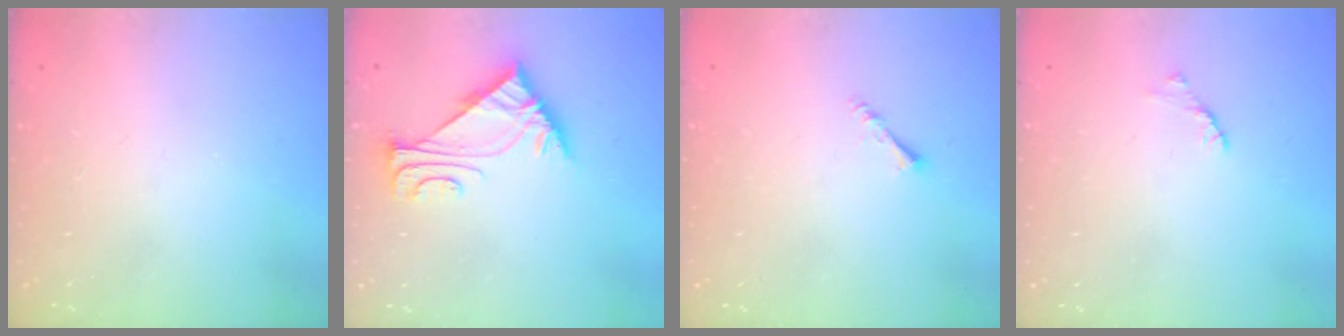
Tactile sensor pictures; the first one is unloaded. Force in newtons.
{"total": 5.7, "press": 5.7, "slide": 0.6}
{"total": 1.8, "press": 1.8, "slide": 0.1}
{"total": 1.7, "press": 1.6, "slide": 0.4}